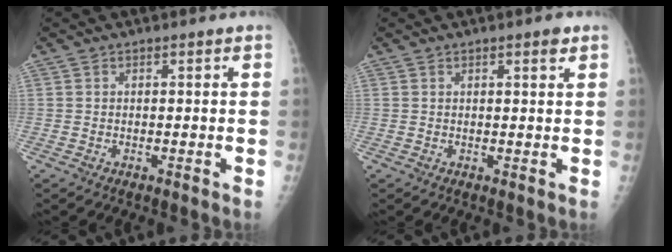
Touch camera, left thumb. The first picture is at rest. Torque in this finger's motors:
{"motor_torque": [0.22, 0.30, -0.20, -0.28, 0.02]}